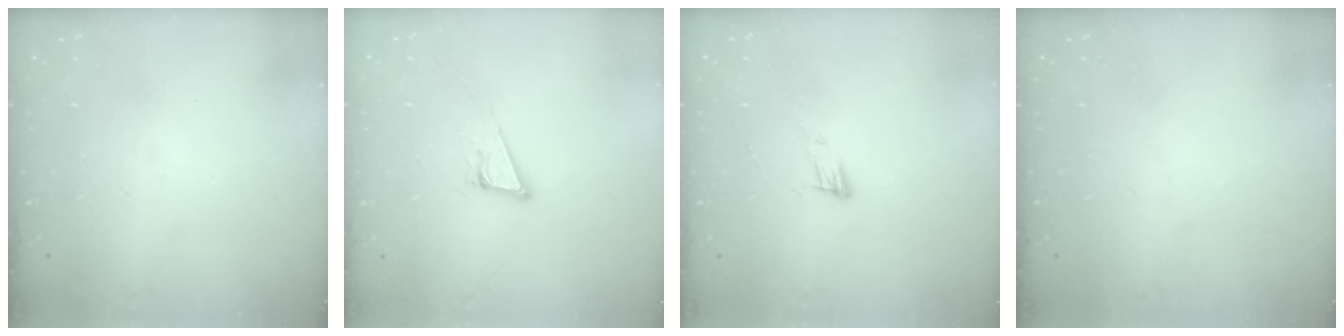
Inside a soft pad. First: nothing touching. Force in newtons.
{"total": 9.8, "press": 9.2, "slide": 3.3}
{"total": 5.4, "press": 5.4, "slide": 0.5}
{"total": 0.0}